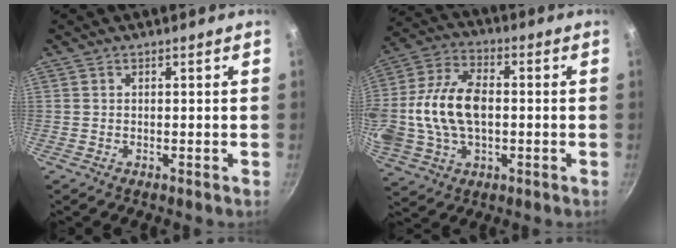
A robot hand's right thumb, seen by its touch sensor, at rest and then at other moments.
{"total": 17.2, "force": [-0.2, 11.0, 13.3], "torque": [-0.258, 0.026, -0.009]}